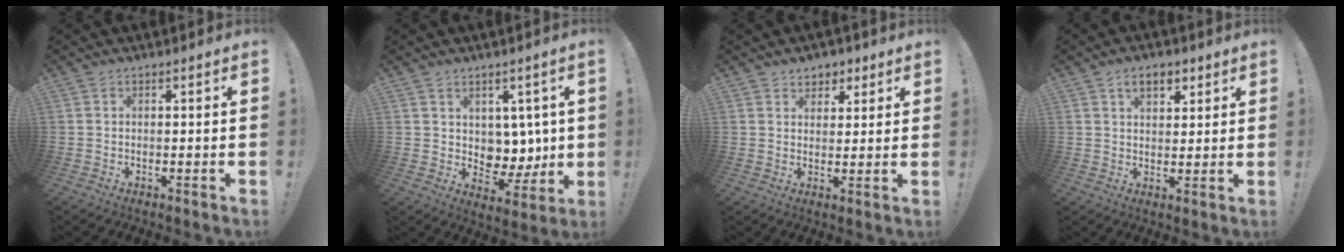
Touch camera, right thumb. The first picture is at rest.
{"total": 7.9, "force": [4.4, 6.2, 1.9], "torque": [-0.026, -0.045, 0.094]}
{"total": 4.8, "force": [2.9, 3.7, 0.9], "torque": [0.004, -0.018, 0.052]}
{"total": 6.2, "force": [3.3, 4.0, 3.5], "torque": [-0.044, -0.006, 0.056]}